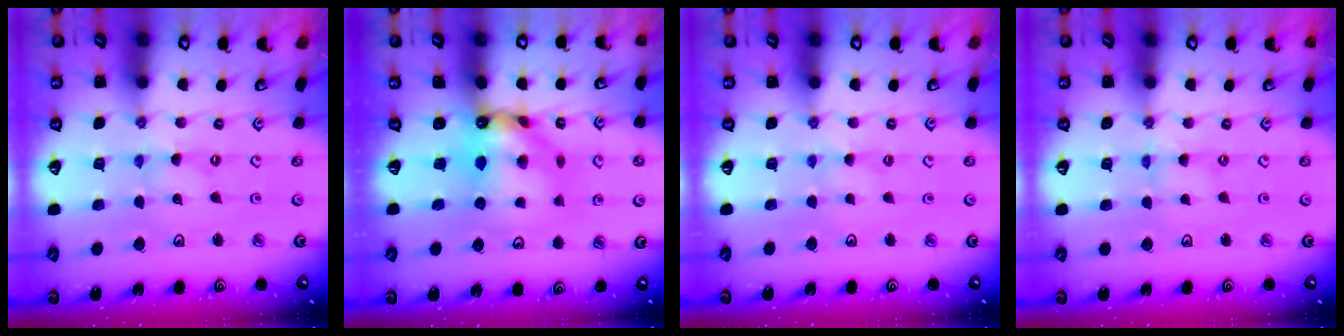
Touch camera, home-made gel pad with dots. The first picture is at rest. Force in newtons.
{"total": 8.3, "press": 8.3, "slide": 0.8}
{"total": 2.1, "press": 2.0, "slide": 0.4}
{"total": 0.0}